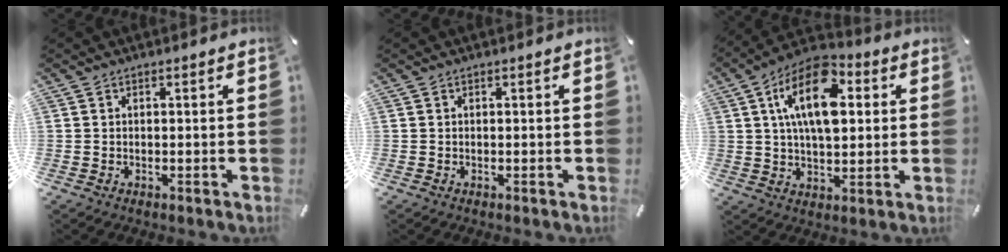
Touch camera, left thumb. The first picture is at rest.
{"total": 0.0}
{"total": 16.1, "force": [4.6, 8.9, 12.6], "torque": [-0.221, -0.006, 0.076]}